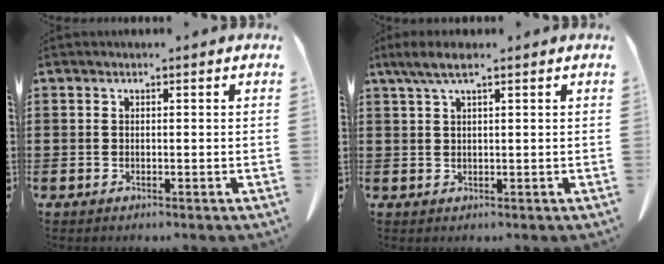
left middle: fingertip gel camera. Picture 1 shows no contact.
{"total": 3.4, "force": [1.9, 0.6, 2.8], "torque": [-0.056, 0.001, 0.035]}